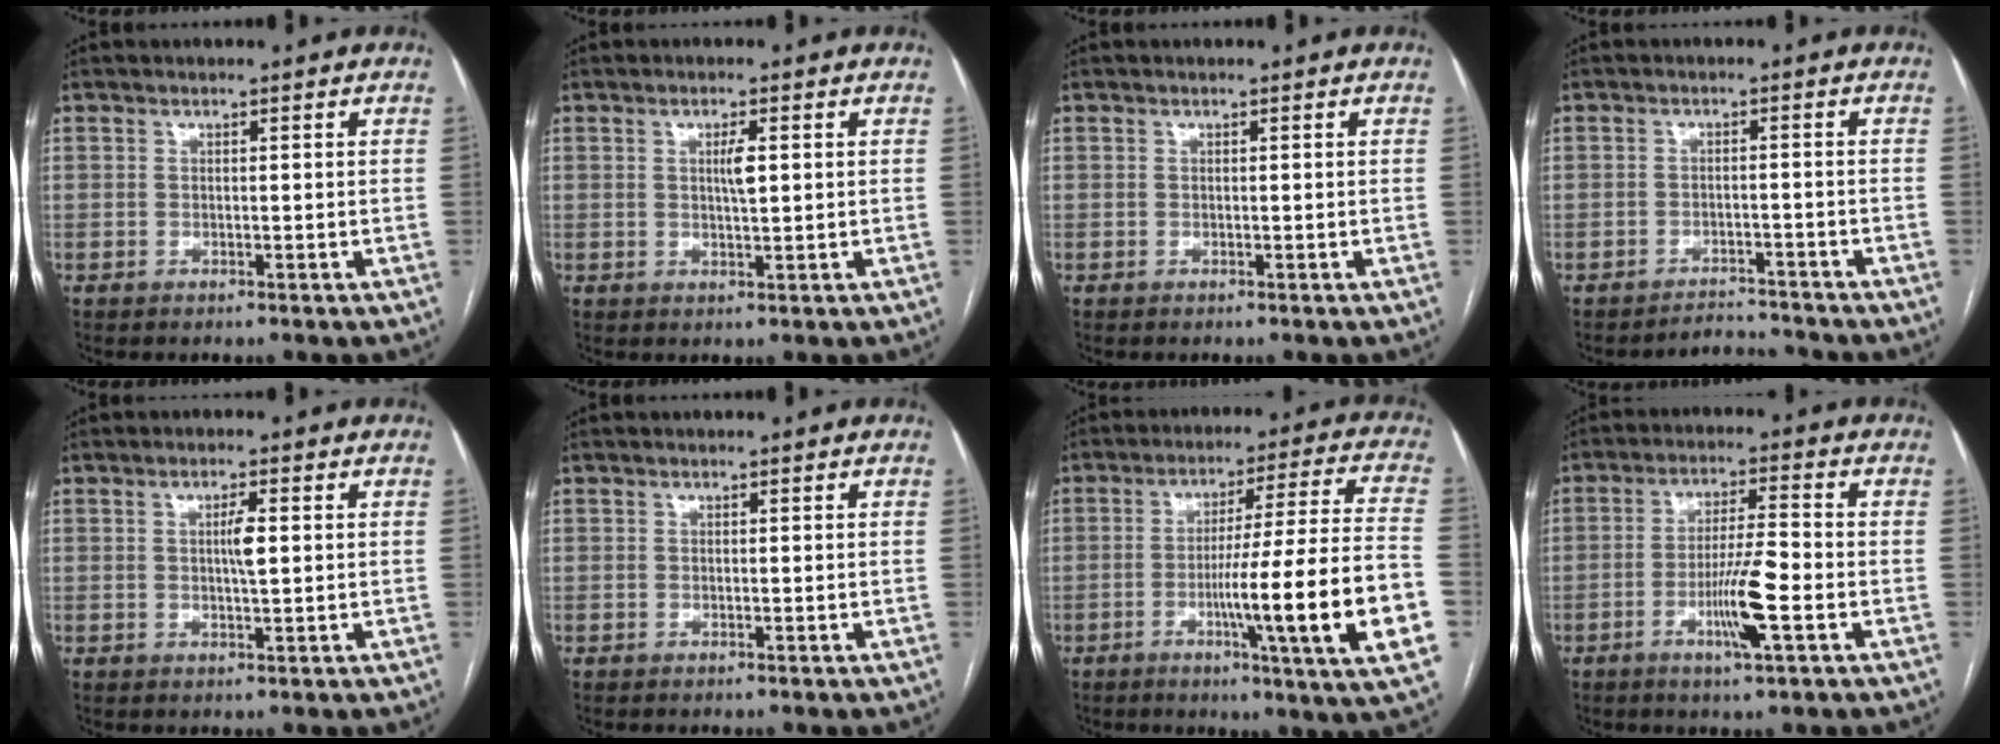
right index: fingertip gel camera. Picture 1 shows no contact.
{"total": 2.6, "force": [0.6, 0.4, 2.5], "torque": [-0.042, -0.001, 0.010]}
{"total": 0.0}
{"total": 3.3, "force": [-3.1, 0.1, -1.1], "torque": [0.022, 0.003, -0.044]}
{"total": 2.9, "force": [0.4, 0.3, 2.8], "torque": [-0.050, 0.000, 0.006]}
{"total": 0.0}
{"total": 19.9, "force": [-5.4, -1.3, 19.1], "torque": [-0.256, -0.005, -0.084]}
{"total": 8.2, "force": [-2.9, 0.2, 7.6], "torque": [-0.141, -0.005, -0.053]}